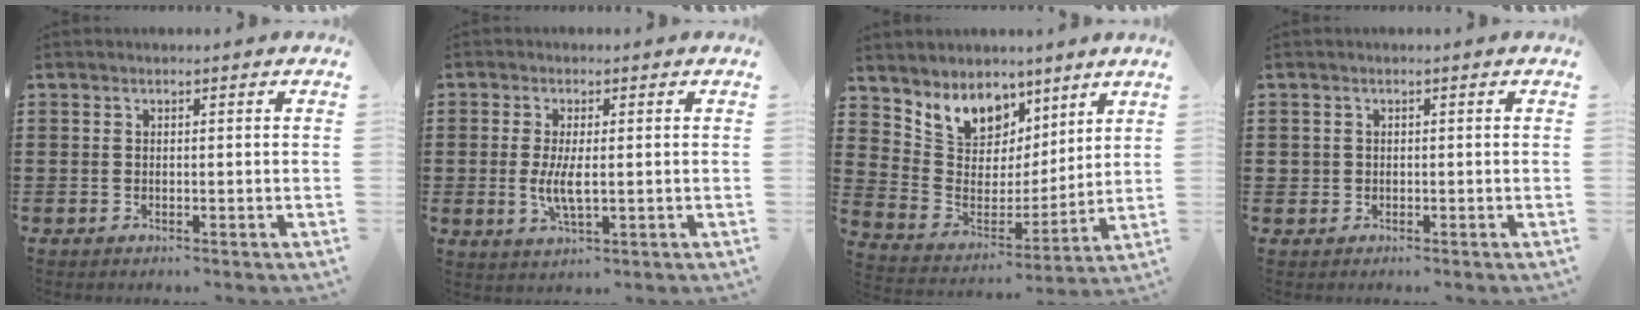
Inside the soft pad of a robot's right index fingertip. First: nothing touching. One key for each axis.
{"total": 4.6, "fx": -0.2, "fy": 1.5, "fz": 4.4, "tx": -0.091, "ty": -0.004, "tz": -0.008}
{"total": 8.8, "fx": 6.7, "fy": 5.4, "fz": 1.7, "tx": -0.071, "ty": -0.052, "tz": 0.124}
{"total": 0.9, "fx": 0.0, "fy": 0.9, "fz": 0.1, "tx": -0.003, "ty": 0.006, "tz": -0.003}